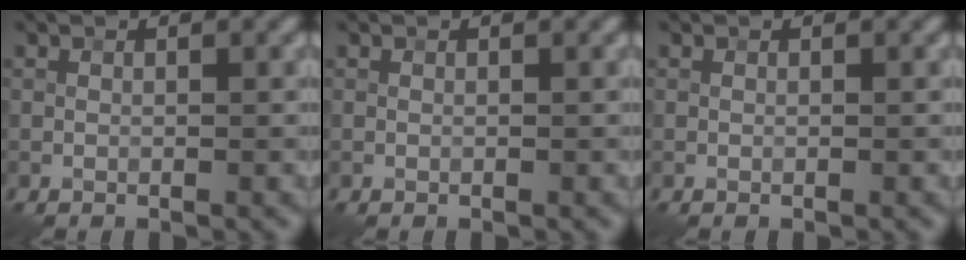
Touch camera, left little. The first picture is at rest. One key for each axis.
{"total": 0.0}
{"total": 0.0}